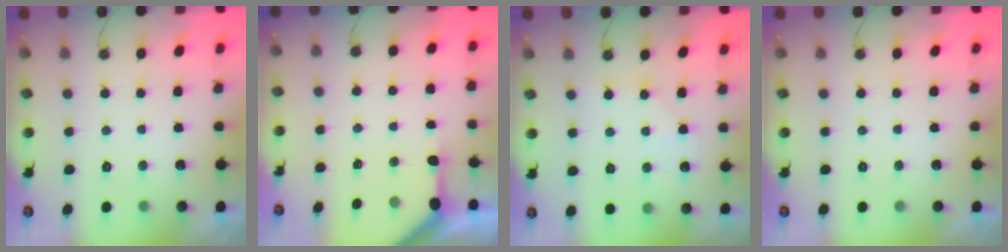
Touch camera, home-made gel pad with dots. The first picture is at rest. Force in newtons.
{"total": 3.8, "press": 3.8, "slide": 0.3}
{"total": 3.8, "press": 3.8, "slide": 0.6}
{"total": 0.0}